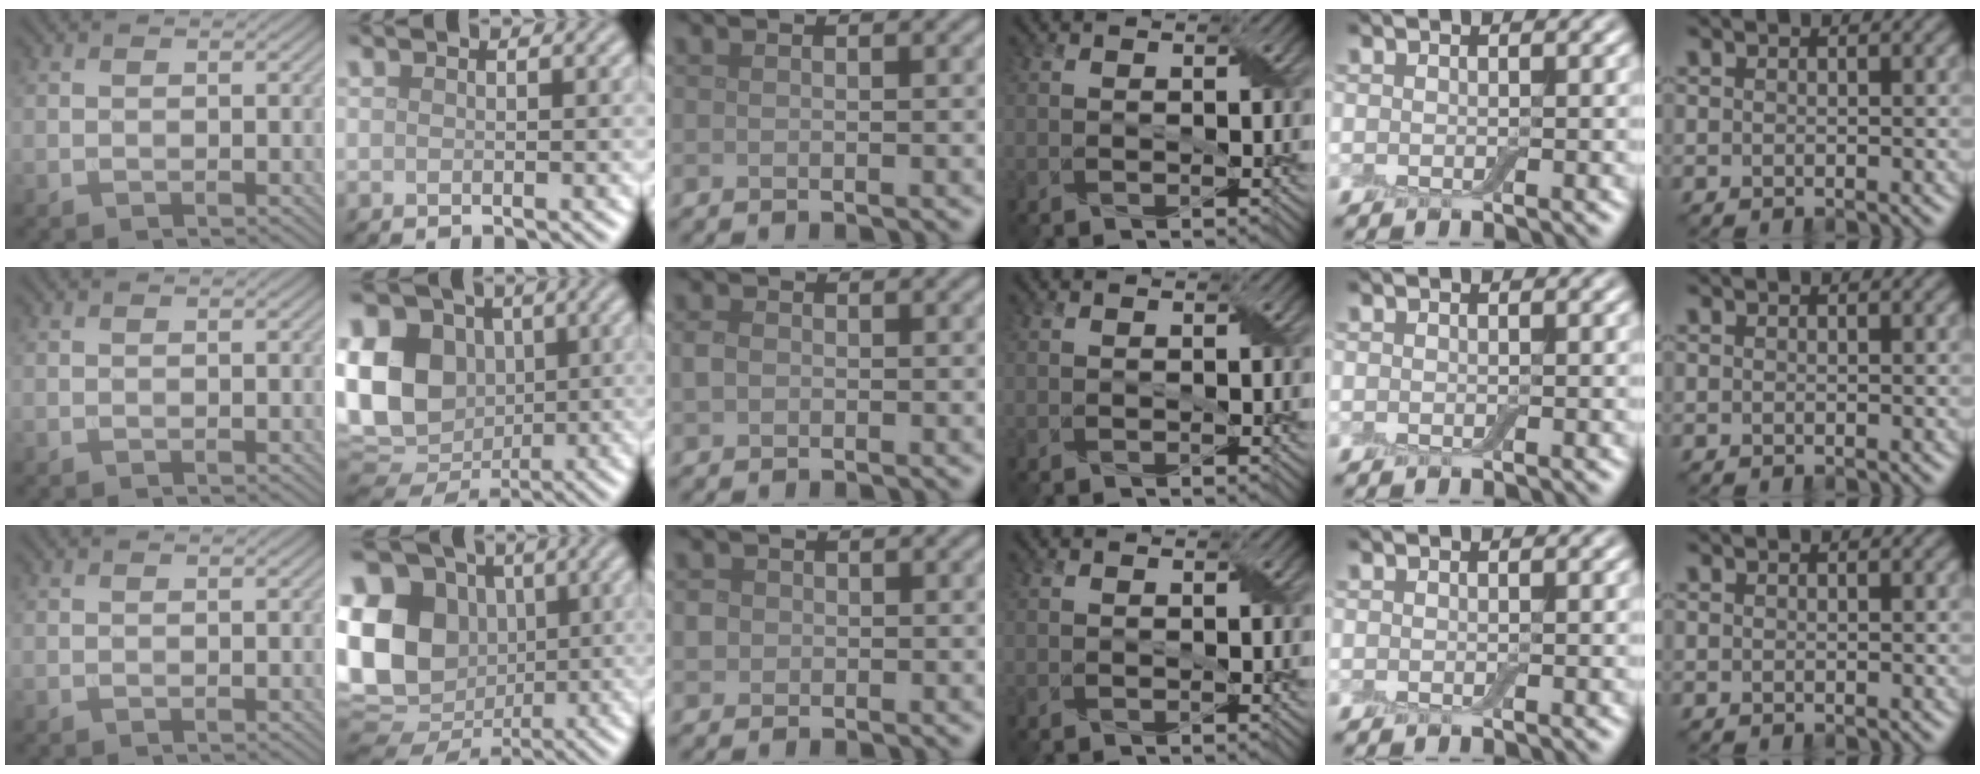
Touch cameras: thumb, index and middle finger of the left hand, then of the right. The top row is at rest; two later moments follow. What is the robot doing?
{"motion": "fold", "object": "aluminum foil"}